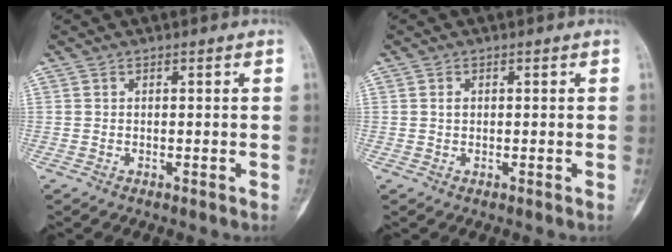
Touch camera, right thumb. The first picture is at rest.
{"total": 1.1, "force": [0.2, 0.8, 0.6], "torque": [-0.004, 0.001, 0.004]}